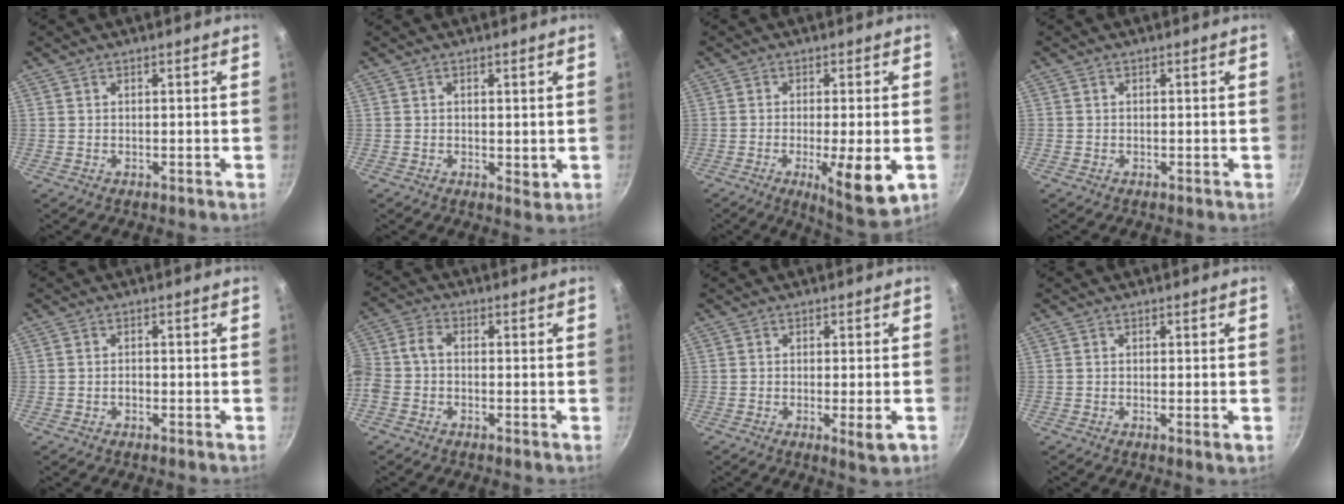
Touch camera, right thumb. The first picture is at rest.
{"total": 2.5, "force": [0.4, 1.5, 1.9], "torque": [-0.025, -0.004, 0.007]}
{"total": 10.2, "force": [-2.8, 2.3, 9.5], "torque": [-0.147, -0.005, -0.036]}
{"total": 0.0}
{"total": 1.1, "force": [-0.5, 0.7, 0.6], "torque": [-0.007, 0.009, -0.008]}
{"total": 5.8, "force": [-2.2, 3.8, 3.8], "torque": [-0.091, 0.029, -0.058]}
{"total": 3.7, "force": [-1.1, 0.6, 3.5], "torque": [-0.063, -0.005, -0.018]}
{"total": 1.3, "force": [-0.3, 0.1, 1.3], "torque": [-0.024, -0.004, -0.009]}